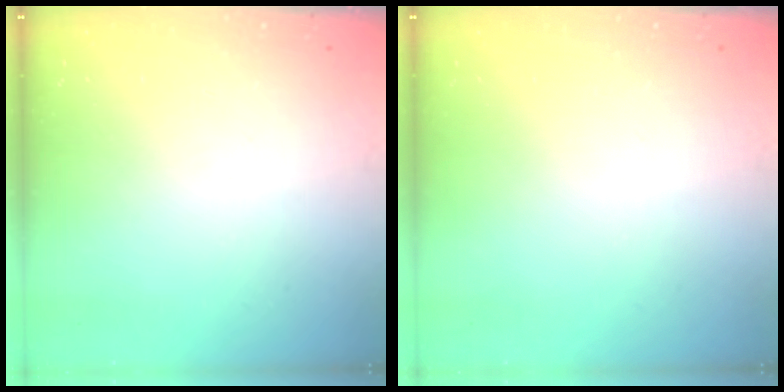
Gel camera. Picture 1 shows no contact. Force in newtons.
{"total": 0.0}